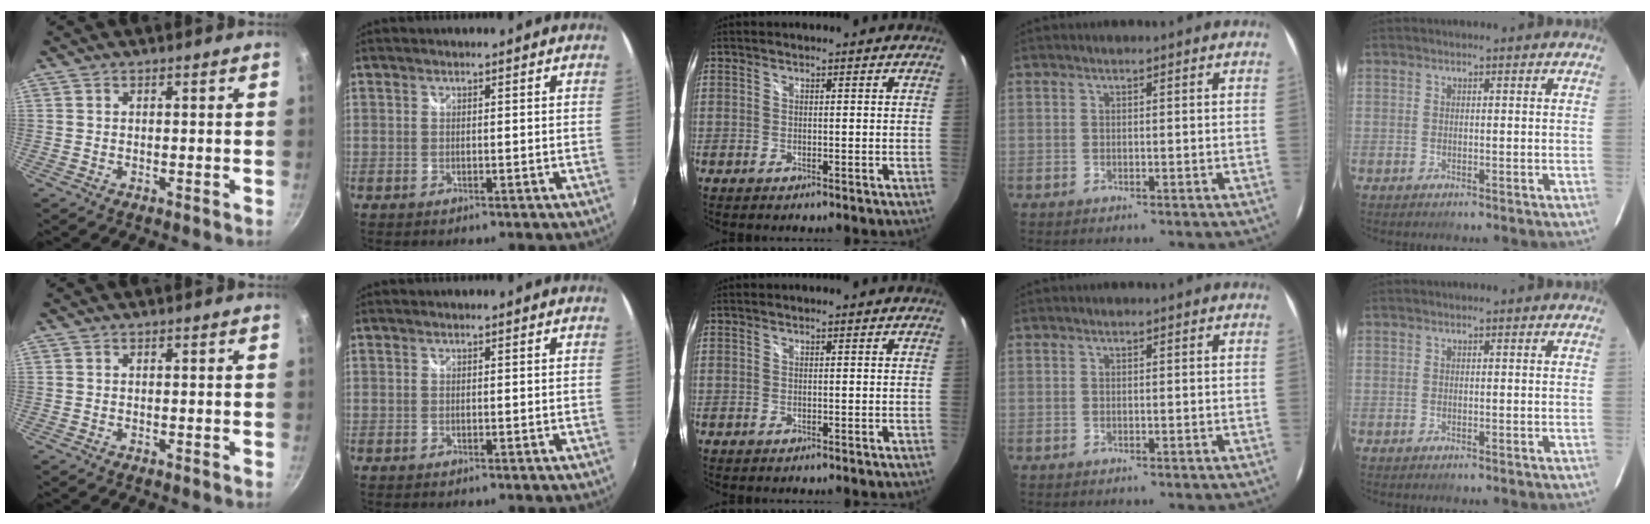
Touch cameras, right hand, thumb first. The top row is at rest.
{}